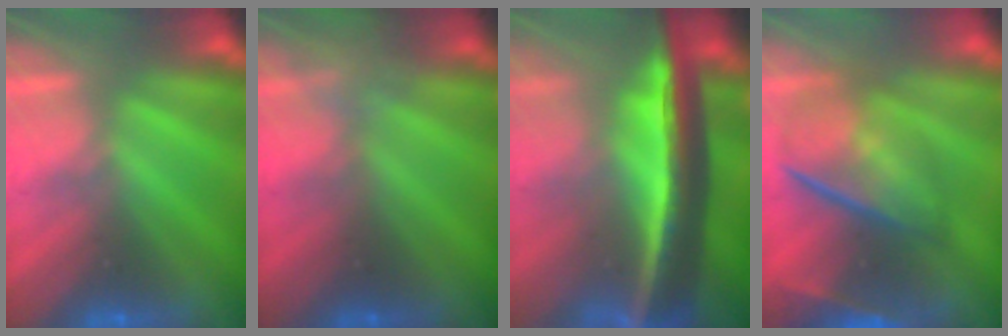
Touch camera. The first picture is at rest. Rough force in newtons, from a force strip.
{"total": 2.3}
{"total": 5.6}
{"total": 7.4}